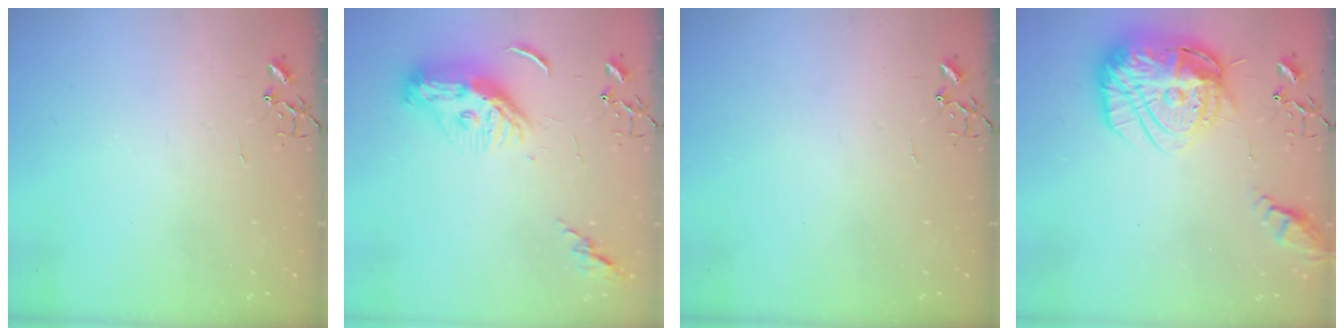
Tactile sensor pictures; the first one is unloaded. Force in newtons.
{"total": 11.7, "press": 11.6, "slide": 1.0}
{"total": 0.0}
{"total": 22.9, "press": 22.7, "slide": 2.3}